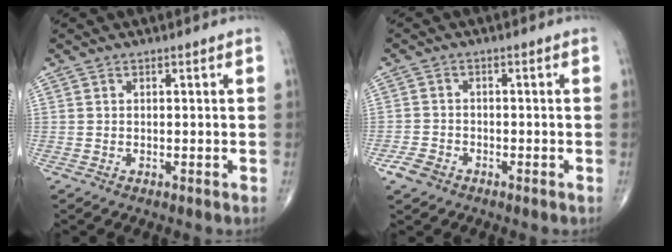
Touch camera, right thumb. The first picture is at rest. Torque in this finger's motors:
{"motor_torque": [2.53, 2.33, -0.06, -0.21, -0.02]}